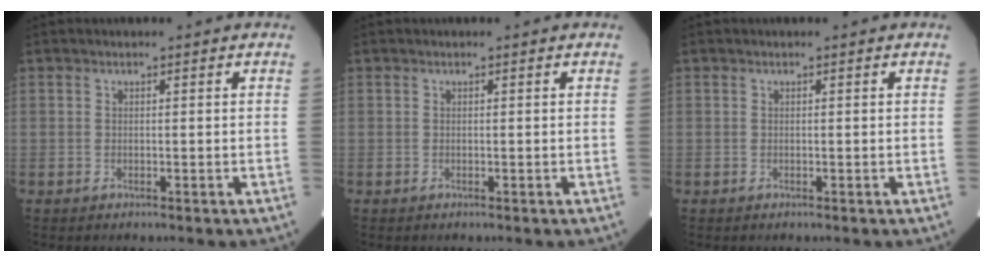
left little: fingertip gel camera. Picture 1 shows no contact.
{"total": 0.0}
{"total": 0.0}